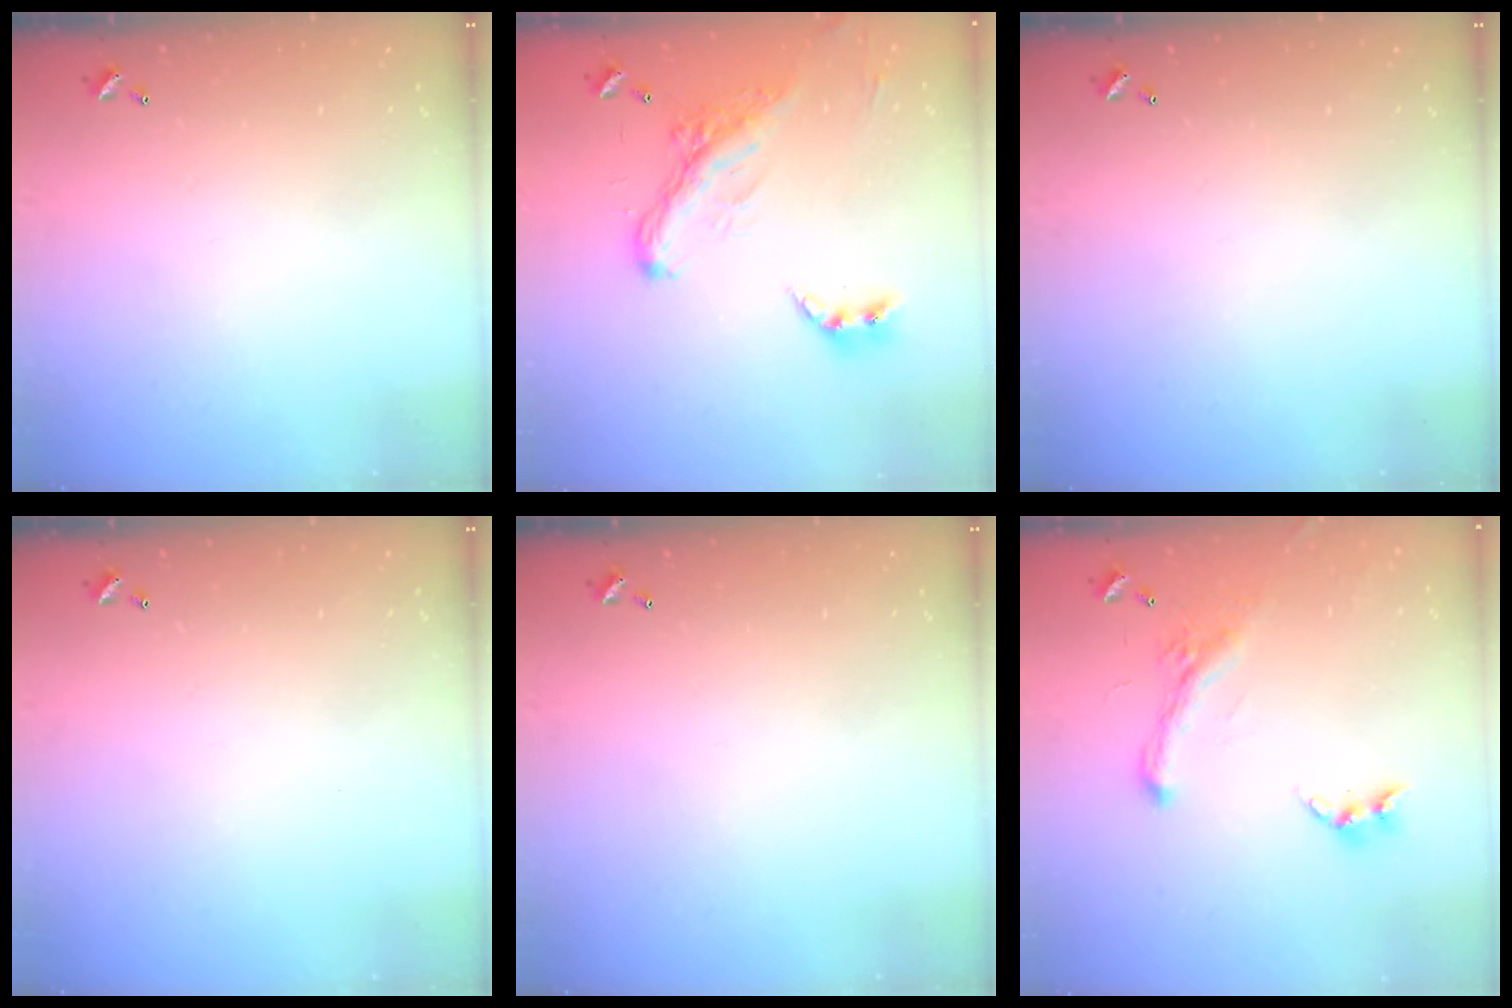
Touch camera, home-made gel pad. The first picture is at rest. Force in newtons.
{"total": 6.3, "press": 6.1, "slide": 1.4}
{"total": 0.0}
{"total": 0.0}
{"total": 0.0}
{"total": 2.5, "press": 2.0, "slide": 1.4}